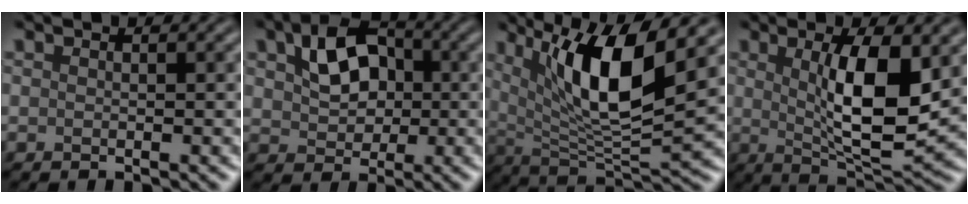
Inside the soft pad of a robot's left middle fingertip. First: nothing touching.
{"total": 5.3, "force": [1.3, 3.8, 3.5], "torque": [-0.069, 0.010, 0.015]}
{"total": 9.8, "force": [3.8, 2.8, 8.6], "torque": [-0.141, -0.014, 0.070]}
{"total": 8.1, "force": [1.3, 2.4, 7.6], "torque": [-0.124, -0.013, 0.026]}